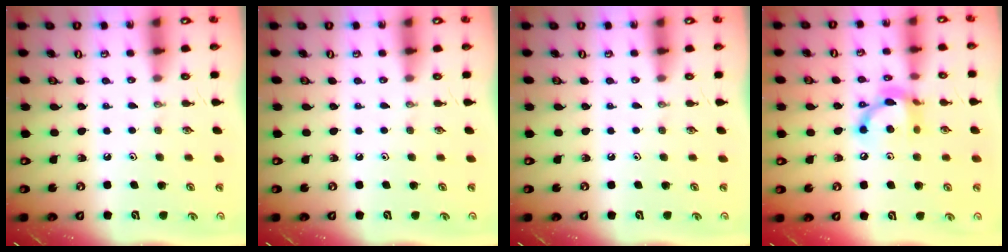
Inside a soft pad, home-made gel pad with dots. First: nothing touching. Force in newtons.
{"total": 0.0}
{"total": 0.0}
{"total": 12.8, "press": 12.8, "slide": 0.5}